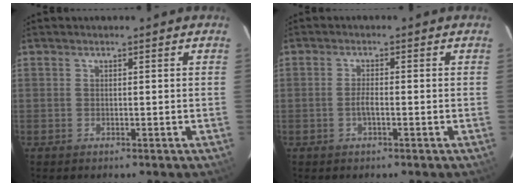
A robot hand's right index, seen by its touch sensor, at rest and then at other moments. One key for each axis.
{"total": 2.0, "fx": -0.7, "fy": 0.4, "fz": 1.8, "tx": -0.036, "ty": 0.002, "tz": -0.015}